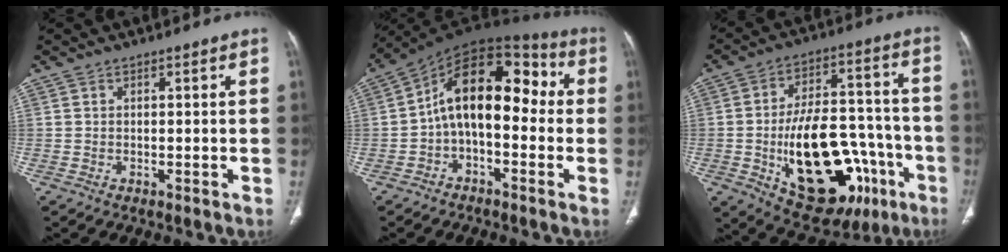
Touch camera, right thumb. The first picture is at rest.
{"total": 15.1, "force": [-0.7, 8.8, 12.3], "torque": [-0.159, 0.059, -0.027]}
{"total": 26.5, "force": [-8.9, 13.9, 20.8], "torque": [-0.301, 0.033, -0.115]}